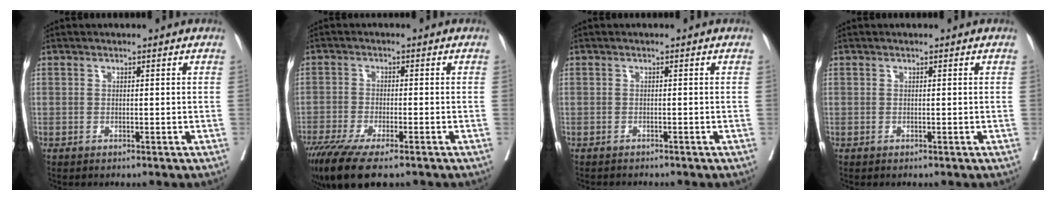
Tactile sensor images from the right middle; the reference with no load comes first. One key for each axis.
{"total": 10.5, "fx": -7.7, "fy": 2.1, "fz": 6.9, "tx": -0.113, "ty": -0.022, "tz": -0.126}
{"total": 2.0, "fx": -2.0, "fy": 0.3, "fz": 0.5, "tx": -0.009, "ty": -0.004, "tz": -0.026}
{"total": 0.0}